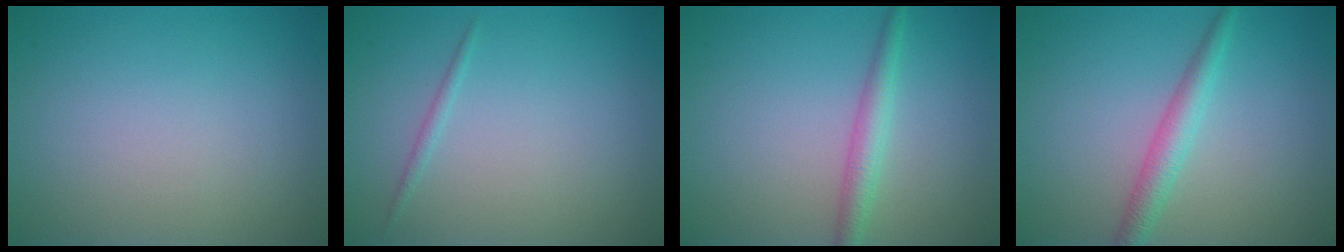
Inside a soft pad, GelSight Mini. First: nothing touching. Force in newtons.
{"total": 0.7, "press": 0.7, "slide": 0.1}
{"total": 2.4, "press": 2.4, "slide": 0.0}
{"total": 2.5, "press": 2.5, "slide": 0.1}